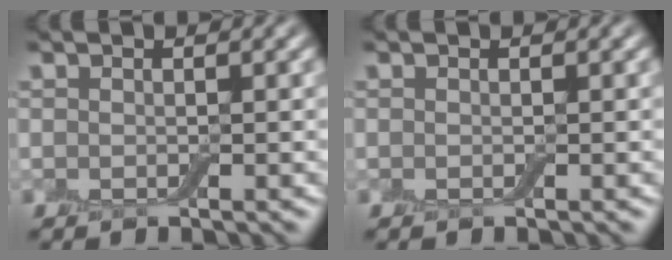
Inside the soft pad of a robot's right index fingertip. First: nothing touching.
{"total": 0.0}